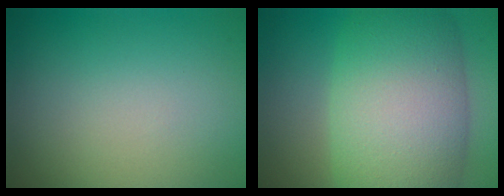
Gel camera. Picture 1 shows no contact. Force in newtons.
{"total": 11.9, "press": 11.9, "slide": 0.3}